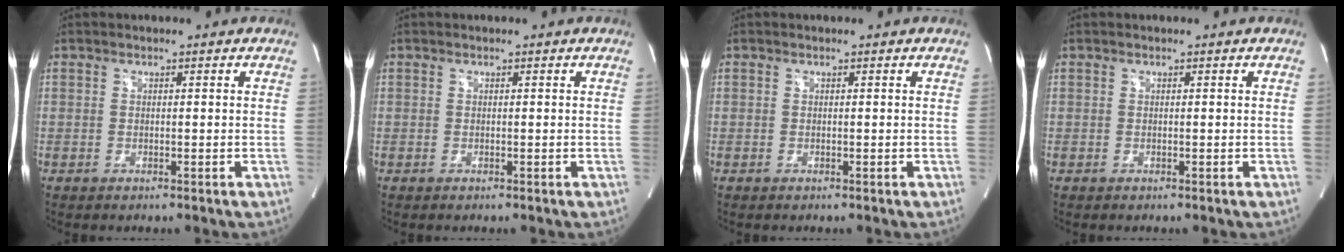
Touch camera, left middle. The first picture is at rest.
{"total": 0.0}
{"total": 0.0}
{"total": 0.0}